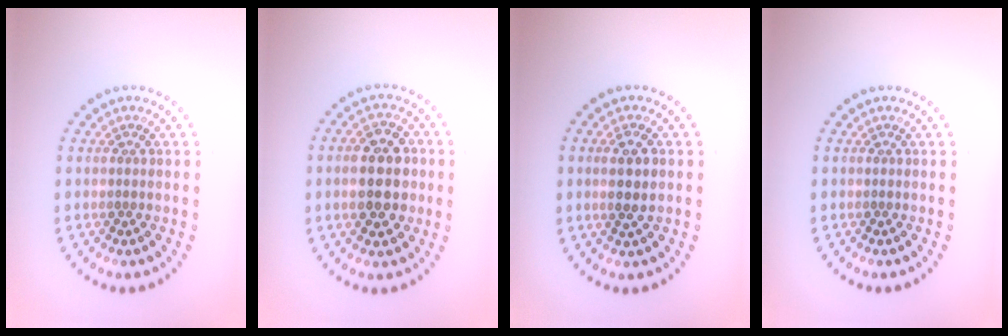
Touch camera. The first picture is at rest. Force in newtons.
{"total": 5.6, "press": 5.6, "slide": 0.4}
{"total": 2.6, "press": 2.5, "slide": 0.7}
{"total": 0.0}